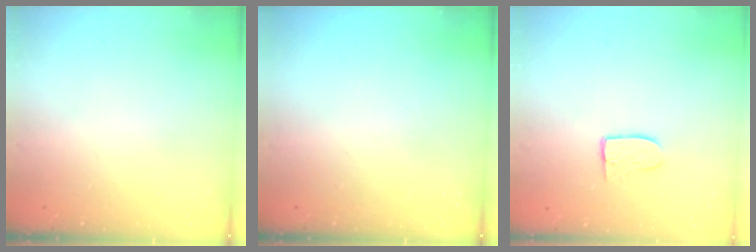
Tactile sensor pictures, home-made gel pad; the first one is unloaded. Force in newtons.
{"total": 0.0}
{"total": 6.7, "press": 6.7, "slide": 0.4}